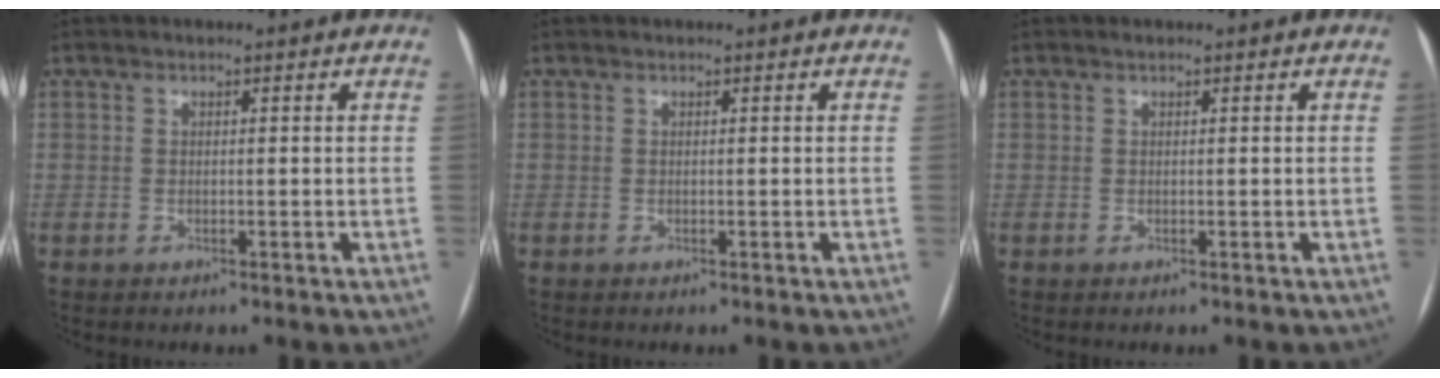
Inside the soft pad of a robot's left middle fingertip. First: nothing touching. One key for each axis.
{"total": 0.0}
{"total": 0.0}